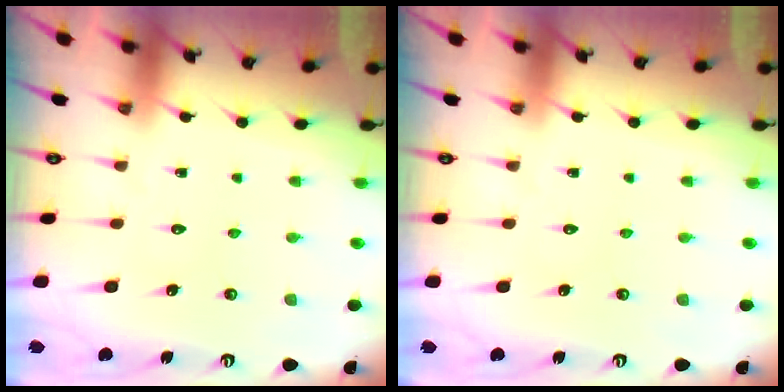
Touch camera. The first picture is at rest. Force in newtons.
{"total": 0.0}